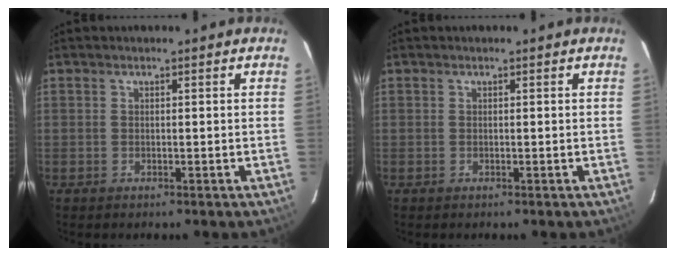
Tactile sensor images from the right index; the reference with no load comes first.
{"total": 0.0}